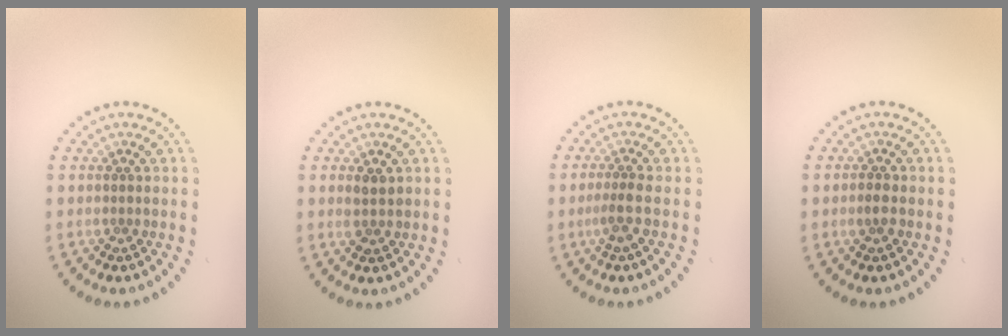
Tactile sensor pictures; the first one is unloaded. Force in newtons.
{"total": 1.5, "press": 1.5, "slide": 0.2}
{"total": 1.8, "press": 1.2, "slide": 1.3}
{"total": 1.1, "press": 1.1, "slide": 0.2}